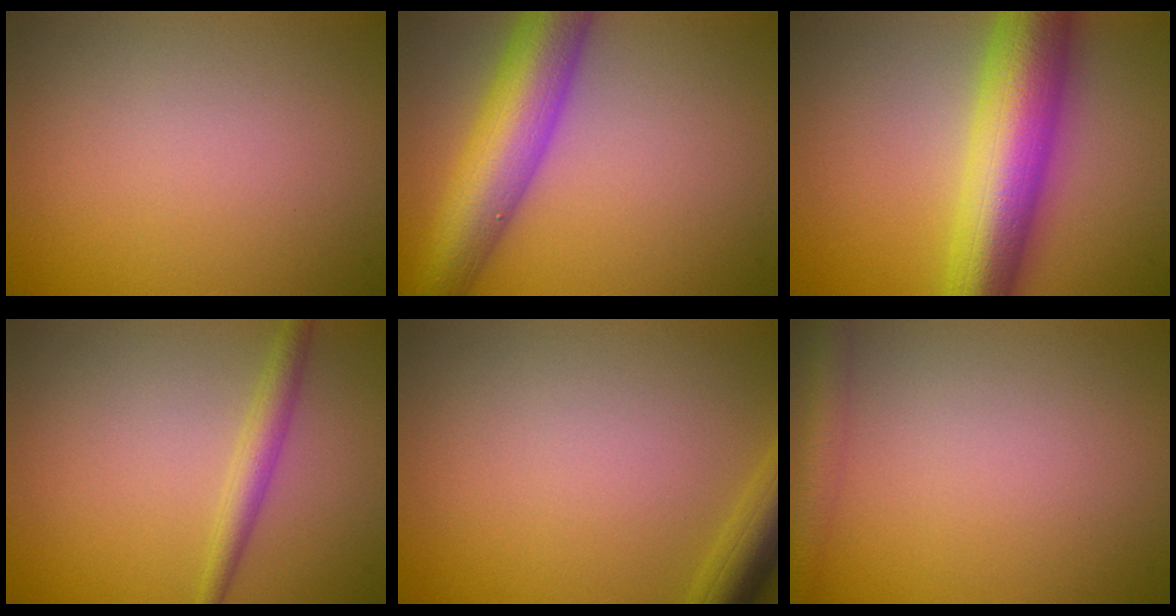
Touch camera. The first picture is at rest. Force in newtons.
{"total": 9.5, "press": 9.5, "slide": 0.2}
{"total": 11.1, "press": 11.1, "slide": 0.1}
{"total": 2.3, "press": 2.3, "slide": 0.0}
{"total": 3.5, "press": 3.5, "slide": 0.2}
{"total": 2.5, "press": 2.5, "slide": 0.1}